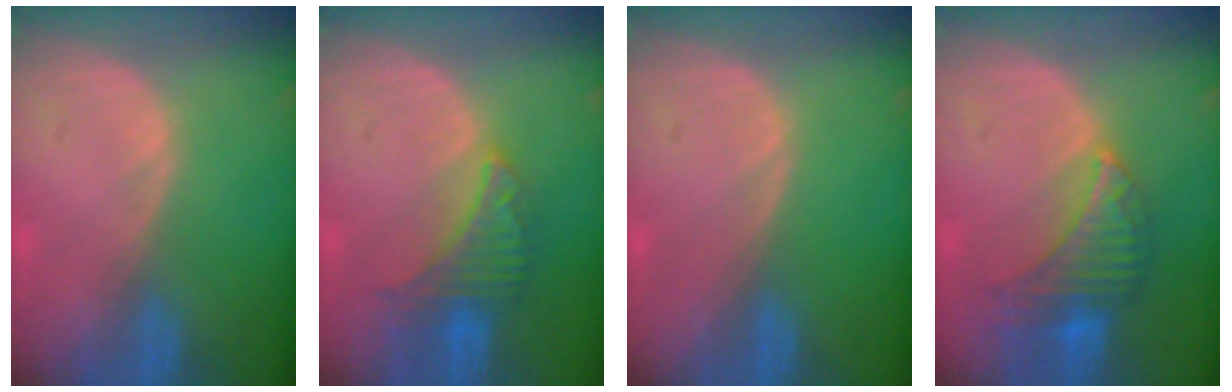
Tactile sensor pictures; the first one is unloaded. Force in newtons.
{"total": 5.5, "press": 5.5, "slide": 0.4}
{"total": 0.0}
{"total": 7.4, "press": 6.9, "slide": 2.5}